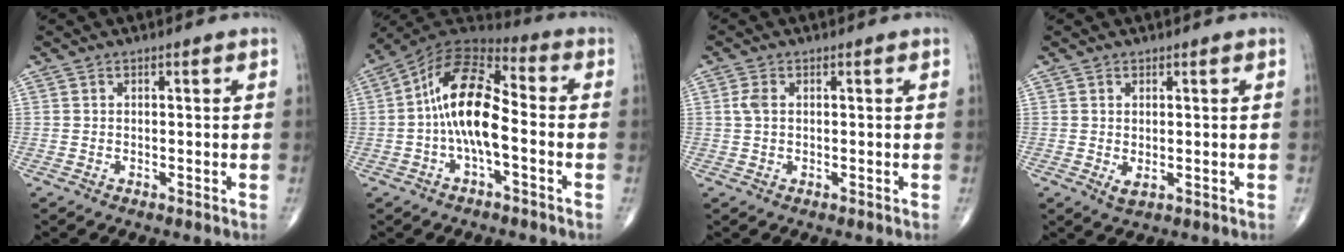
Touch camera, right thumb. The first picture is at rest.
{"total": 14.4, "force": [-1.6, 6.1, 12.9], "torque": [-0.230, 0.044, -0.043]}
{"total": 2.0, "force": [0.3, 1.2, 1.6], "torque": [-0.044, 0.005, 0.006]}
{"total": 1.9, "force": [-0.1, 0.9, 1.6], "torque": [-0.032, -0.005, 0.005]}